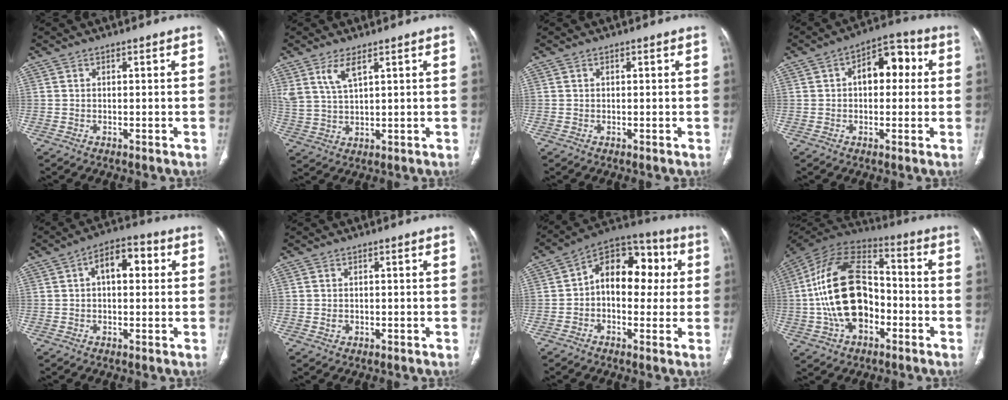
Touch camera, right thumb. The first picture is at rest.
{"total": 5.3, "force": [3.1, 1.6, 4.0], "torque": [-0.087, -0.016, 0.072]}
{"total": 0.0}
{"total": 9.5, "force": [1.5, 5.7, 7.4], "torque": [-0.078, 0.029, 0.014]}
{"total": 7.9, "force": [1.6, 4.4, 6.4], "torque": [-0.077, 0.022, 0.017]}
{"total": 1.2, "force": [-0.1, 1.0, 0.6], "torque": [-0.014, 0.001, 0.000]}
{"total": 15.0, "force": [1.4, 9.9, 11.3], "torque": [-0.116, 0.040, 0.008]}
{"total": 21.6, "force": [-3.5, 13.6, 16.4], "torque": [-0.293, 0.037, -0.065]}